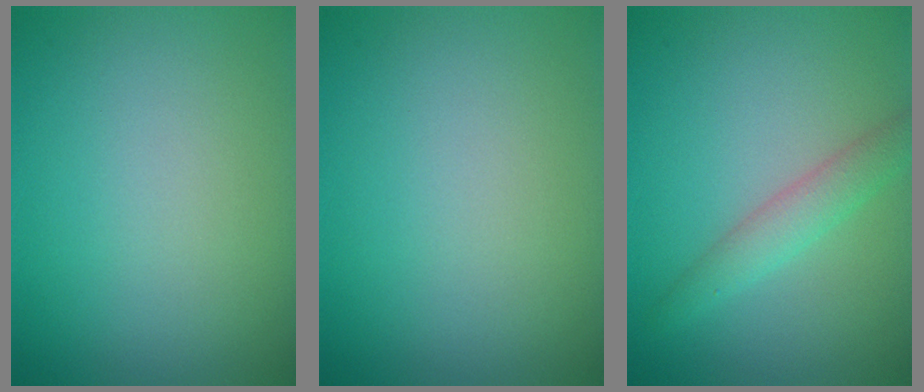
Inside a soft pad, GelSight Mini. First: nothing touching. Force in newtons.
{"total": 0.0}
{"total": 2.4, "press": 2.4, "slide": 0.0}